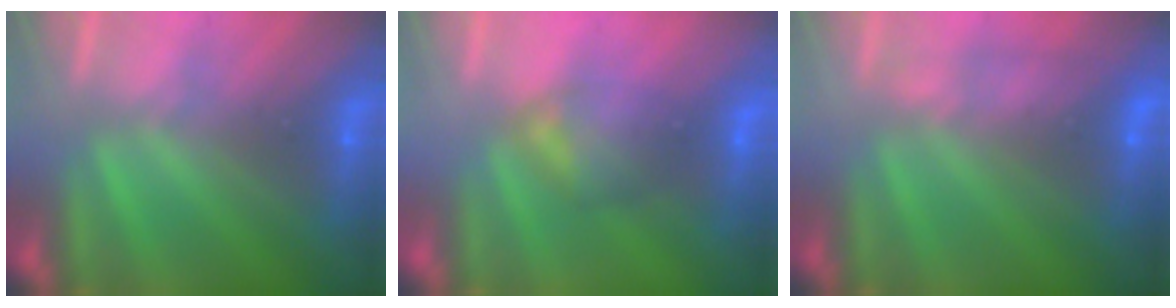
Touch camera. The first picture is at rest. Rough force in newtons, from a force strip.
{"total": 2.9}
{"total": 4.5}